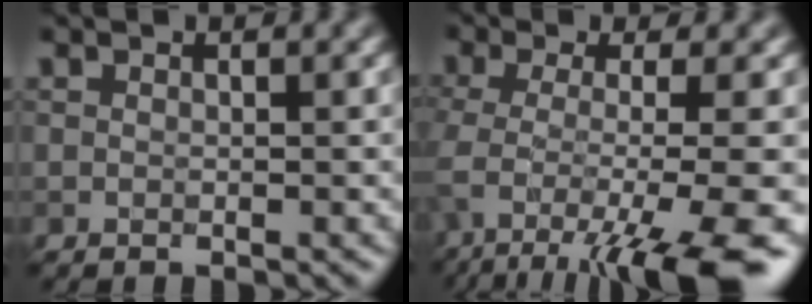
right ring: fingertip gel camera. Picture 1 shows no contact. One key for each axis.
{"total": 8.6, "fx": -4.2, "fy": 2.0, "fz": 7.3, "tx": -0.111, "ty": -0.021, "tz": -0.072}